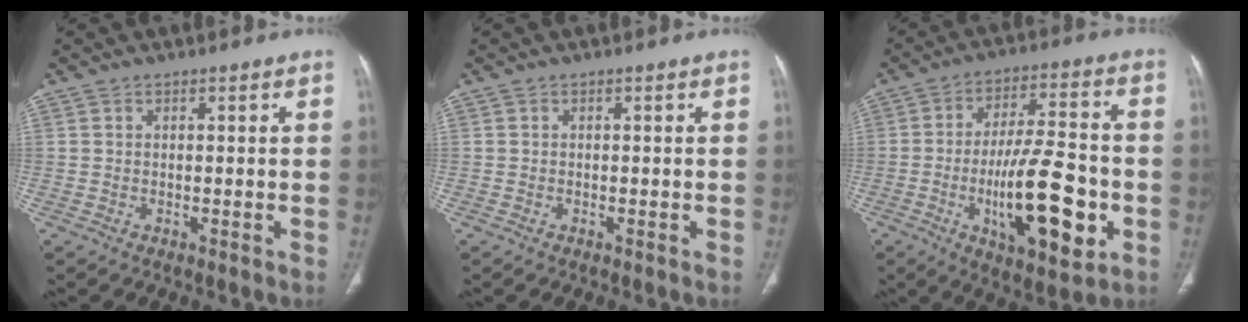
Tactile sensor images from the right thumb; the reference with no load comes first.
{"total": 0.0}
{"total": 19.6, "force": [-5.3, 7.0, 17.5], "torque": [-0.265, 0.021, -0.077]}